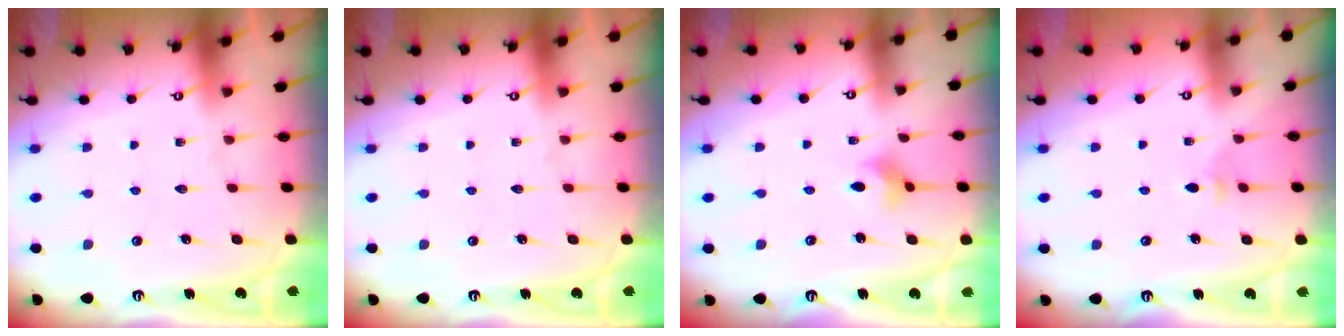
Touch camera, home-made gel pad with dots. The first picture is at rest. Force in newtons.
{"total": 0.0}
{"total": 3.0, "press": 3.0, "slide": 0.5}
{"total": 3.2, "press": 3.2, "slide": 0.5}